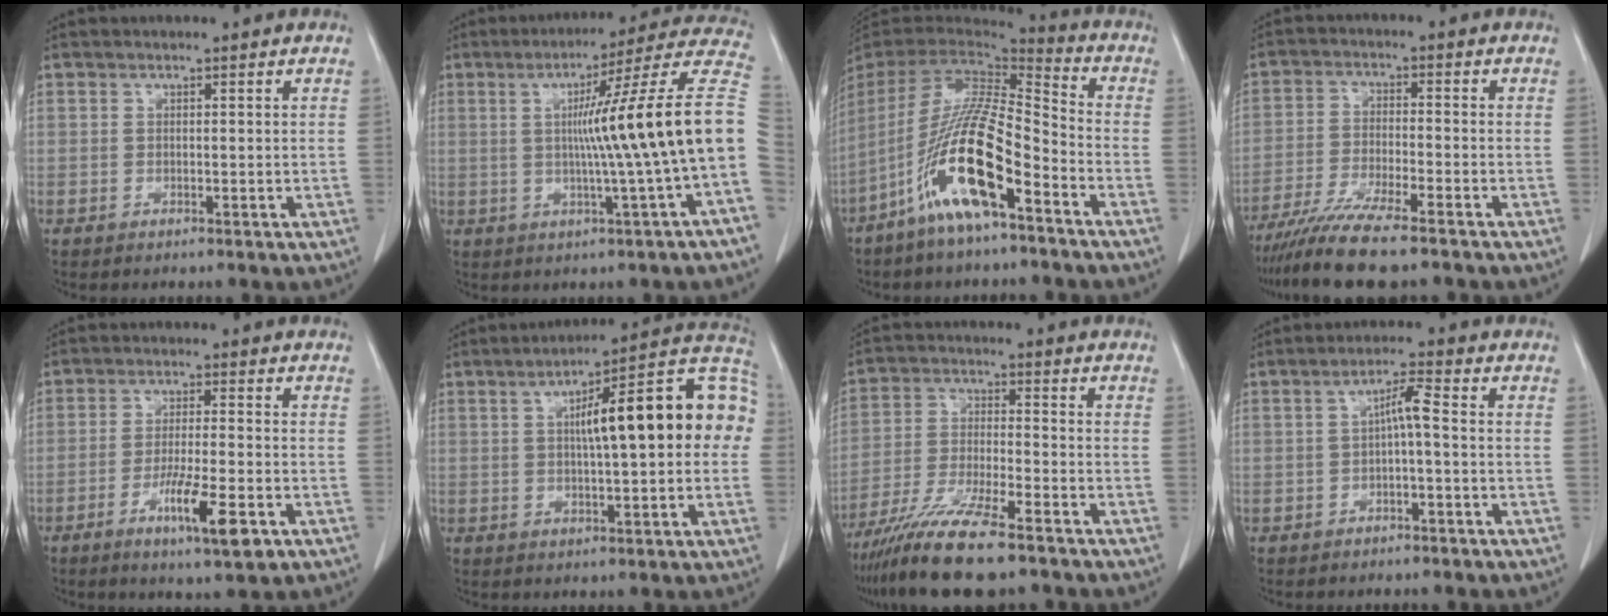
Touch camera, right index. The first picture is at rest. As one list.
[{"total": 17.3, "force": [-0.5, -2.1, 17.1], "torque": [-0.222, 0.022, -0.017]}, {"total": 17.4, "force": [-9.2, 2.8, 14.5], "torque": [-0.307, -0.024, -0.175]}, {"total": 10.1, "force": [-8.3, 0.2, 5.8], "torque": [-0.098, -0.027, -0.142]}, {"total": 8.5, "force": [-4.0, 0.7, 7.5], "torque": [-0.130, -0.015, -0.064]}, {"total": 18.9, "force": [2.7, 3.8, 18.3], "torque": [-0.256, 0.051, 0.033]}, {"total": 12.5, "force": [-9.8, 0.9, 7.8], "torque": [-0.146, -0.031, -0.172]}, {"total": 3.6, "force": [-0.3, 0.3, 3.6], "torque": [-0.063, 0.014, -0.003]}]